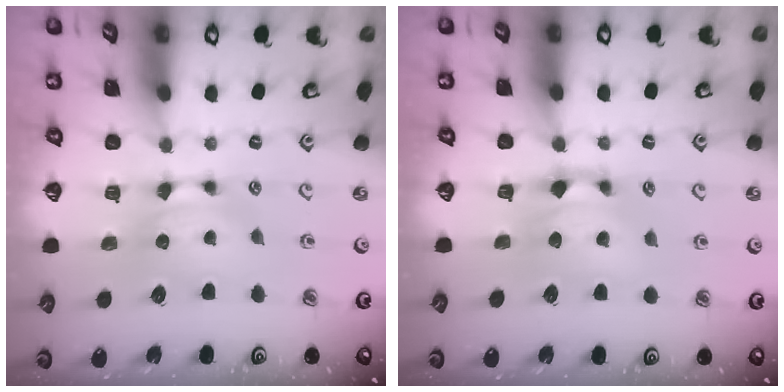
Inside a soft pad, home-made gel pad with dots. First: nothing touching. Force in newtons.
{"total": 1.4, "press": 0.4, "slide": 1.3}